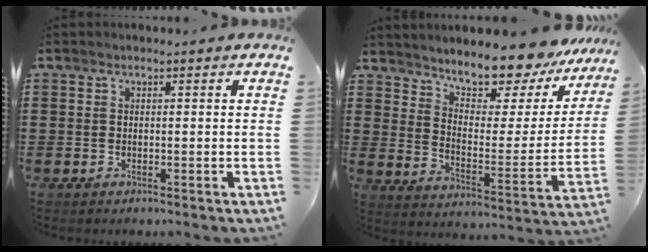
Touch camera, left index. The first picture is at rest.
{"total": 9.0, "force": [8.7, 0.9, 2.3], "torque": [-0.060, -0.080, 0.150]}